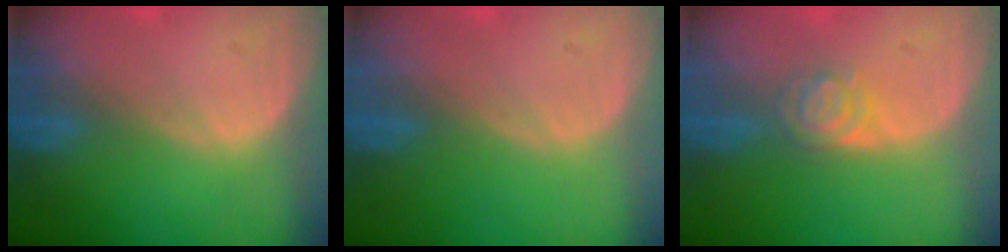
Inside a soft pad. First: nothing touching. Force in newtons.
{"total": 0.0}
{"total": 3.8, "press": 3.5, "slide": 1.6}